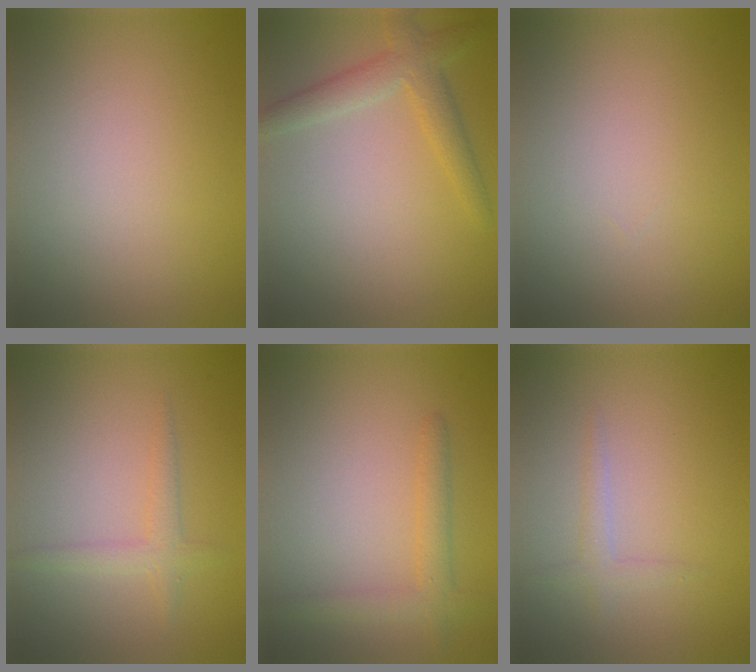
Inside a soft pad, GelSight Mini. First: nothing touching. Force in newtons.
{"total": 3.2, "press": 3.2, "slide": 0.1}
{"total": 0.0}
{"total": 1.8, "press": 1.8, "slide": 0.2}
{"total": 2.3, "press": 2.3, "slide": 0.1}
{"total": 1.3, "press": 1.3, "slide": 0.1}